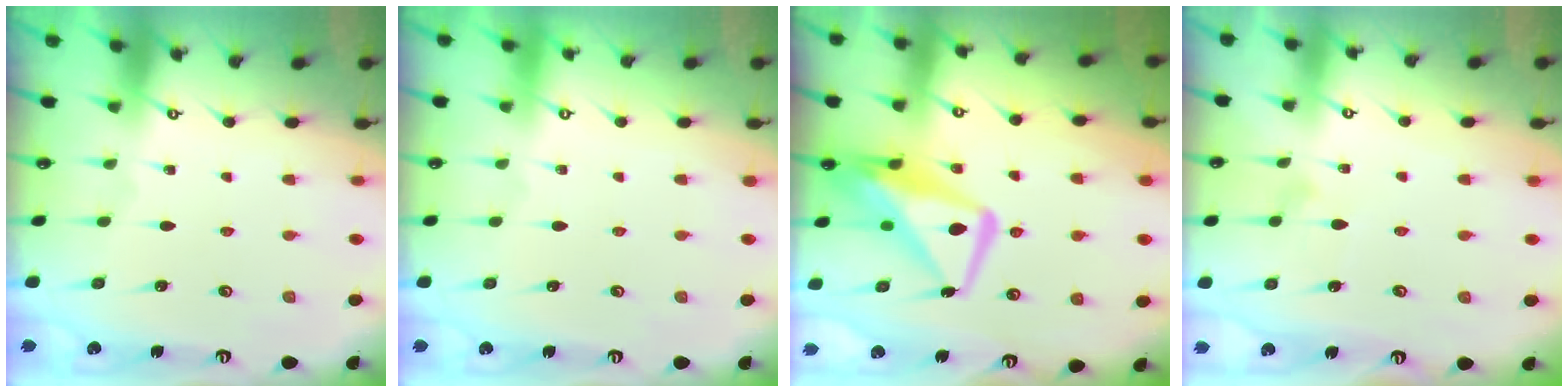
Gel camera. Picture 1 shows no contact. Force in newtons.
{"total": 3.9, "press": 3.9, "slide": 0.1}
{"total": 13.2, "press": 13.1, "slide": 1.4}
{"total": 6.5, "press": 6.5, "slide": 0.3}